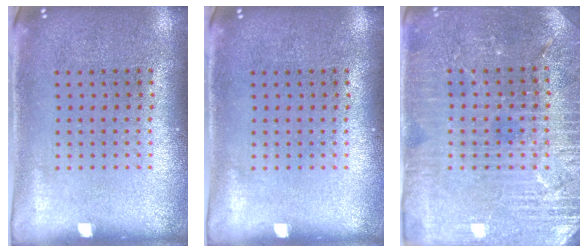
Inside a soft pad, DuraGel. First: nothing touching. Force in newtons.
{"total": 0.0}
{"total": 3.5, "press": 3.4, "slide": 0.7}